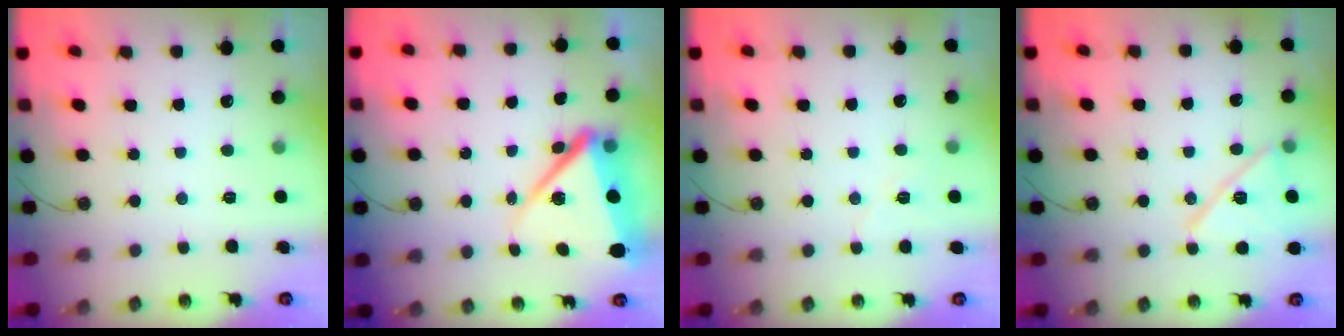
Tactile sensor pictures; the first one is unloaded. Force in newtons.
{"total": 11.7, "press": 11.6, "slide": 1.0}
{"total": 6.5, "press": 6.0, "slide": 2.4}
{"total": 13.6, "press": 13.6, "slide": 0.2}